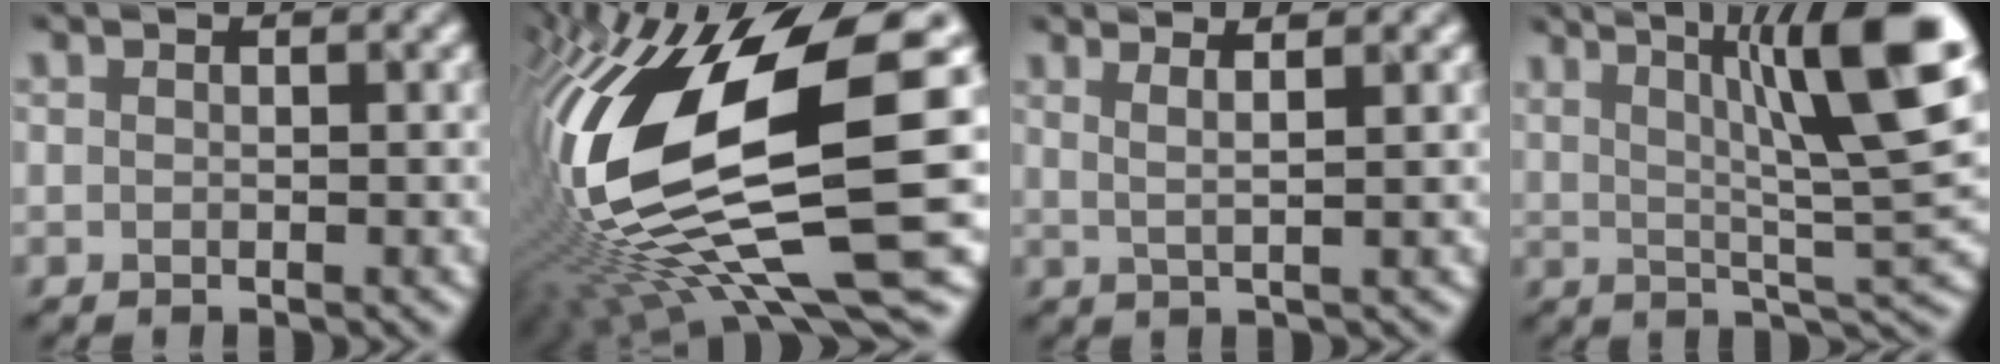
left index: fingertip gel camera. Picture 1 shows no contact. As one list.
[{"total": 17.5, "force": [-1.1, 5.1, 16.6], "torque": [-0.348, -0.015, 0.012]}, {"total": 1.7, "force": [0.9, -0.3, 1.5], "torque": [-0.048, 0.009, 0.025]}, {"total": 10.2, "force": [3.6, 1.8, 9.4], "torque": [-0.166, 0.014, 0.083]}]